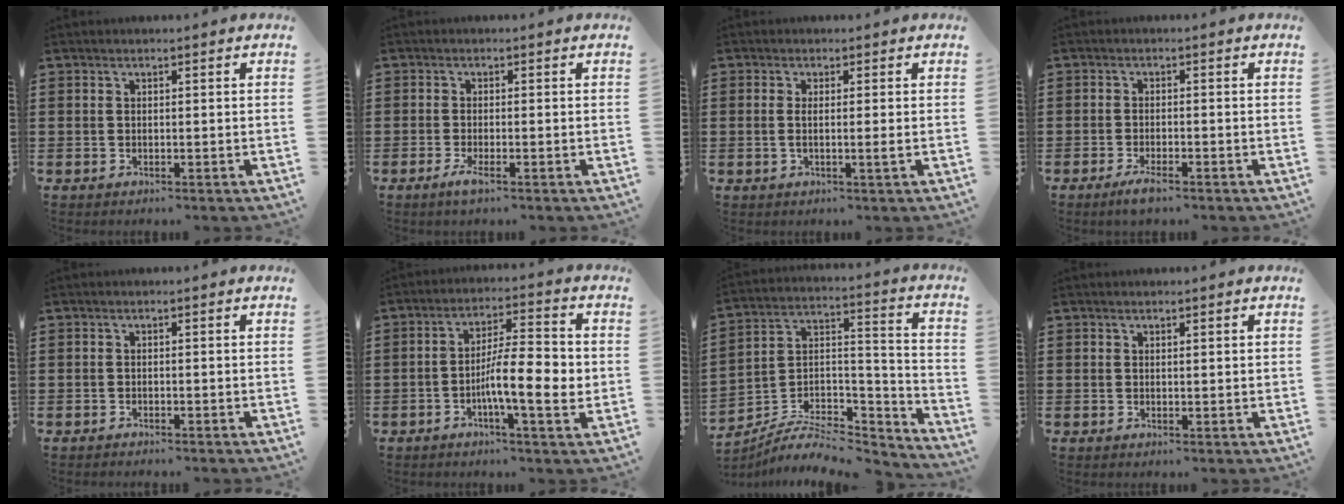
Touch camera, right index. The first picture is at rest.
{"total": 2.1, "force": [-1.1, 0.2, 1.8], "torque": [-0.045, -0.010, -0.024]}
{"total": 2.1, "force": [-0.2, -0.2, 2.1], "torque": [-0.039, -0.008, -0.005]}
{"total": 2.6, "force": [-1.9, 0.3, 1.8], "torque": [-0.036, -0.002, -0.035]}
{"total": 0.6, "force": [-0.6, 0.0, 0.1], "torque": [-0.004, -0.003, -0.013]}
{"total": 9.8, "force": [-1.8, 2.2, 9.3], "torque": [-0.148, 0.003, -0.030]}
{"total": 7.0, "force": [-5.5, 3.0, 3.1], "torque": [-0.059, 0.004, -0.107]}
{"total": 0.5, "force": [0.3, 0.1, 0.4], "torque": [-0.009, 0.000, 0.007]}